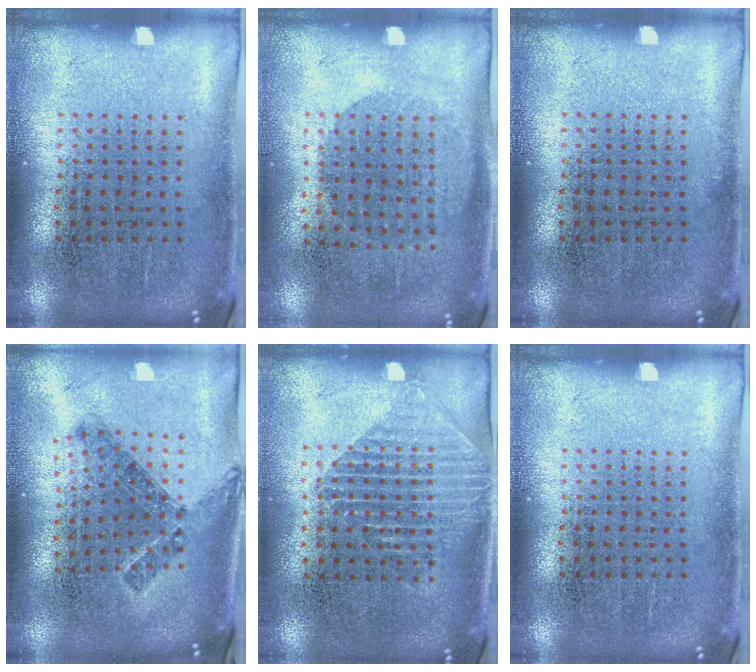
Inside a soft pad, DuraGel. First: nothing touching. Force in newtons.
{"total": 1.0, "press": 0.9, "slide": 0.5}
{"total": 0.0}
{"total": 0.9, "press": 0.8, "slide": 0.4}
{"total": 1.5, "press": 1.3, "slide": 0.8}
{"total": 0.0}